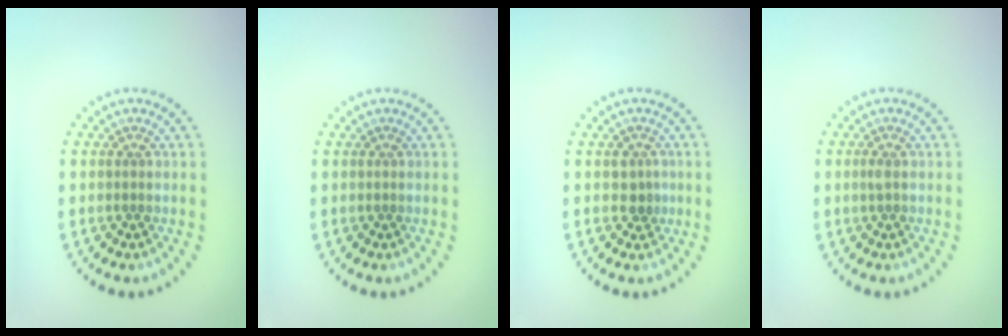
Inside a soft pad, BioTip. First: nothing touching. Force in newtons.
{"total": 0.0}
{"total": 1.7, "press": 1.5, "slide": 0.7}
{"total": 0.6, "press": 0.6, "slide": 0.3}